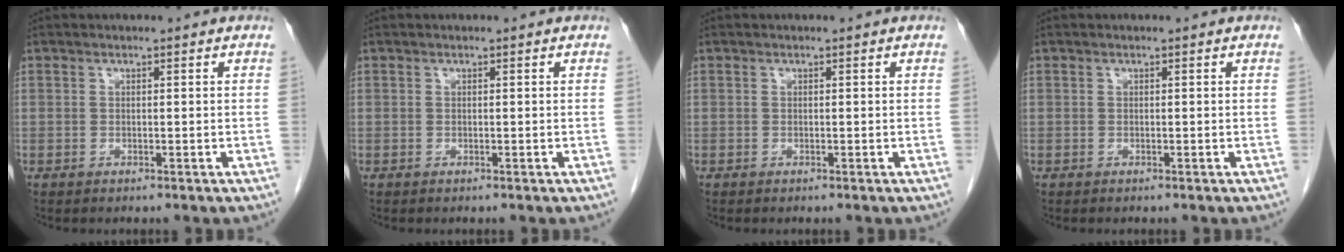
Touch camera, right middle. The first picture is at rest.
{"total": 0.0}
{"total": 0.0}
{"total": 0.0}